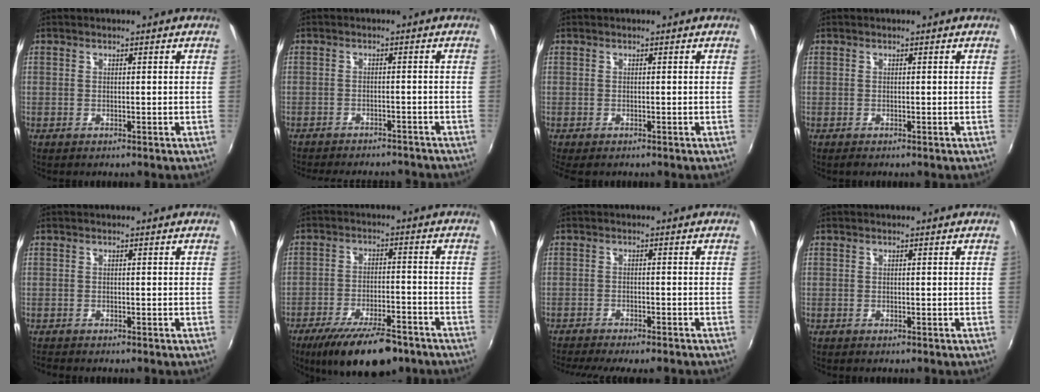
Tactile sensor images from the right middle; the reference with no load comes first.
{"total": 11.6, "force": [-10.2, 3.3, 4.4], "torque": [-0.100, -0.015, -0.135]}
{"total": 1.7, "force": [-1.2, 0.8, 0.9], "torque": [-0.019, -0.010, -0.017]}
{"total": 0.0}
{"total": 0.8, "force": [-0.8, 0.1, 0.3], "torque": [-0.008, -0.003, -0.015]}
{"total": 14.9, "force": [-11.0, 4.6, 8.9], "torque": [-0.175, -0.025, -0.170]}
{"total": 9.4, "force": [-8.2, 1.0, 4.5], "torque": [-0.100, -0.025, -0.123]}
{"total": 0.0}